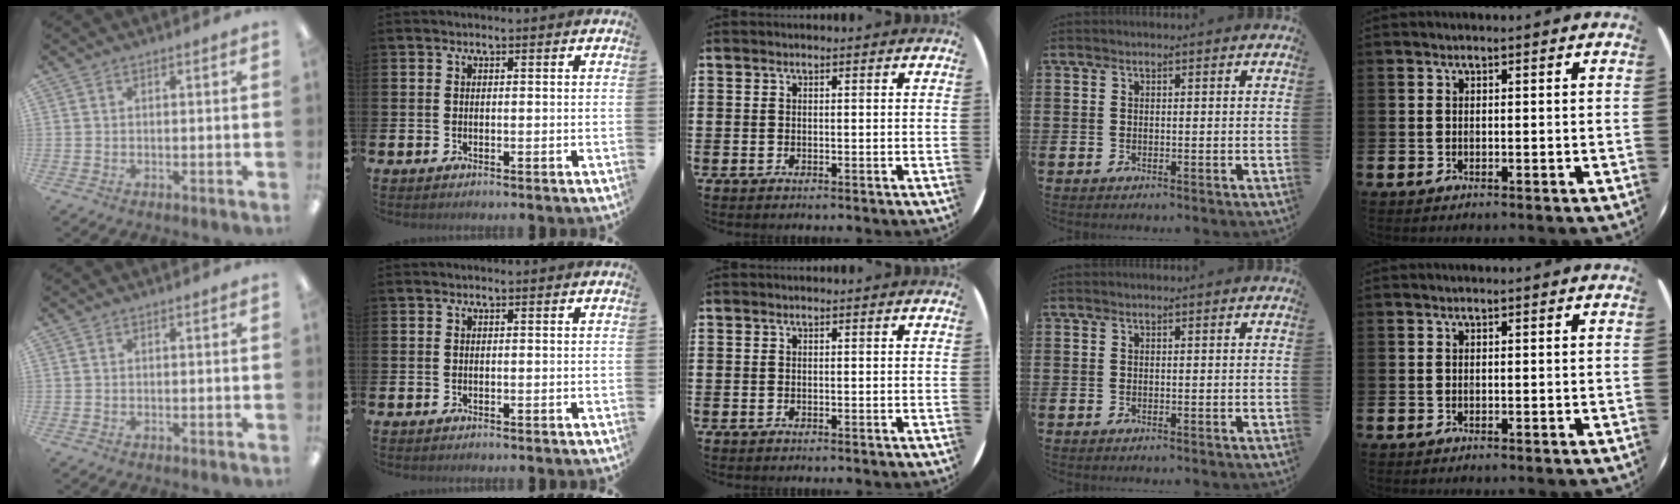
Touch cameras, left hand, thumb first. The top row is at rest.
{}